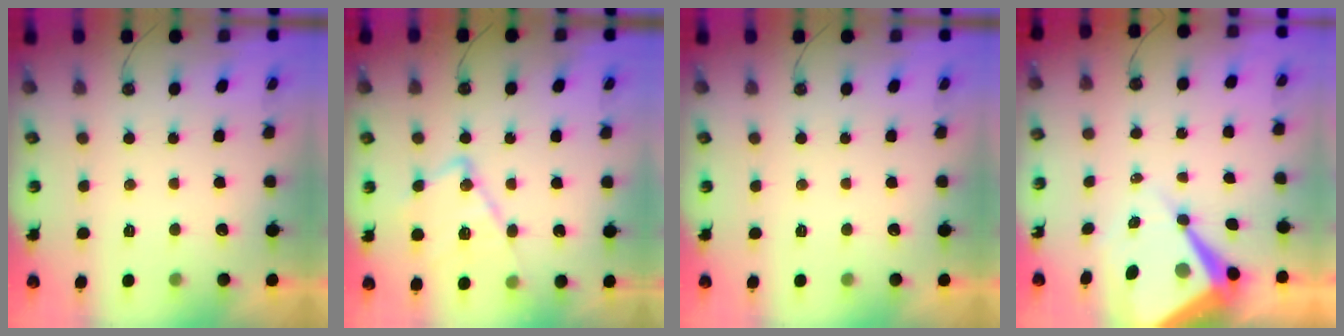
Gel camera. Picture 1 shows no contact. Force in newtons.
{"total": 16.2, "press": 16.2, "slide": 1.1}
{"total": 0.0}
{"total": 12.8, "press": 12.7, "slide": 1.2}